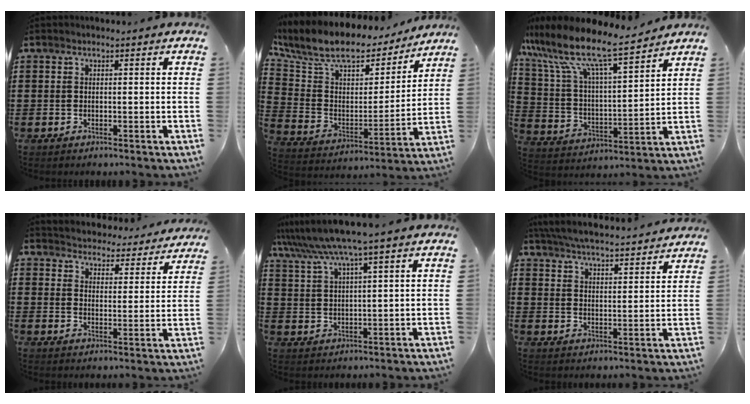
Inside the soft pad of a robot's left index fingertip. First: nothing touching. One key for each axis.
{"total": 10.3, "fx": 8.3, "fy": 4.1, "fz": 4.4, "tx": -0.117, "ty": -0.050, "tz": 0.144}
{"total": 10.2, "fx": 8.4, "fy": 1.5, "fz": 5.6, "tx": -0.141, "ty": -0.050, "tz": 0.140}
{"total": 4.3, "fx": 4.3, "fy": -0.1, "fz": -0.5, "tx": -0.008, "ty": -0.041, "tz": 0.070}
{"total": 6.5, "fx": 5.2, "fy": -0.6, "fz": 3.9, "tx": -0.092, "ty": -0.022, "tz": 0.088}
{"total": 5.4, "fx": 5.2, "fy": -0.4, "fz": 1.1, "tx": -0.044, "ty": -0.038, "tz": 0.090}